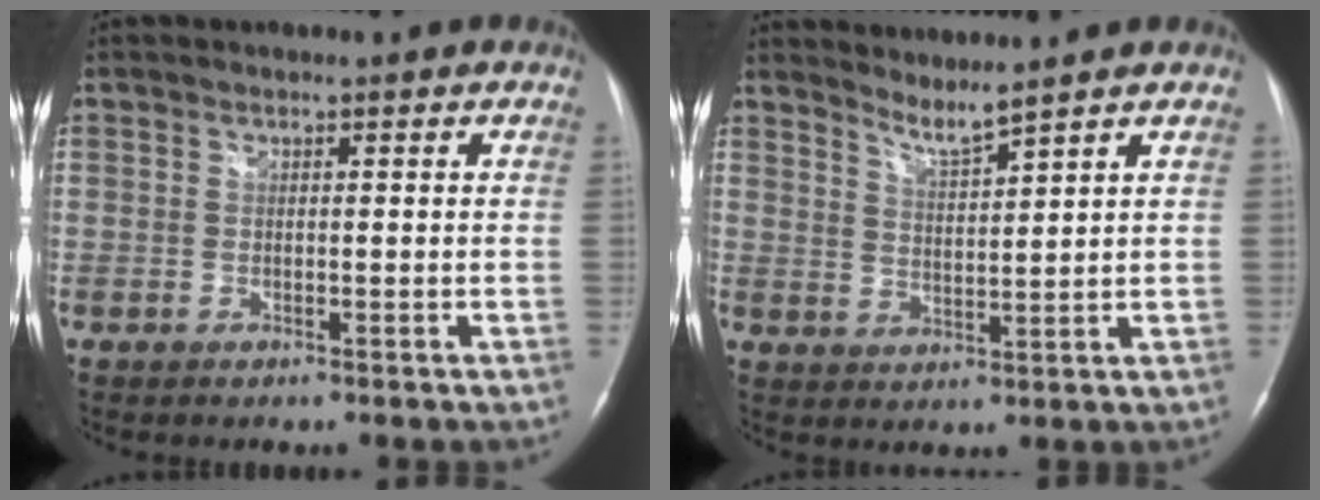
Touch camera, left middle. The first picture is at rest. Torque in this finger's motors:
{"motor_torque": [-0.07, -0.22, -0.08, 0.01]}